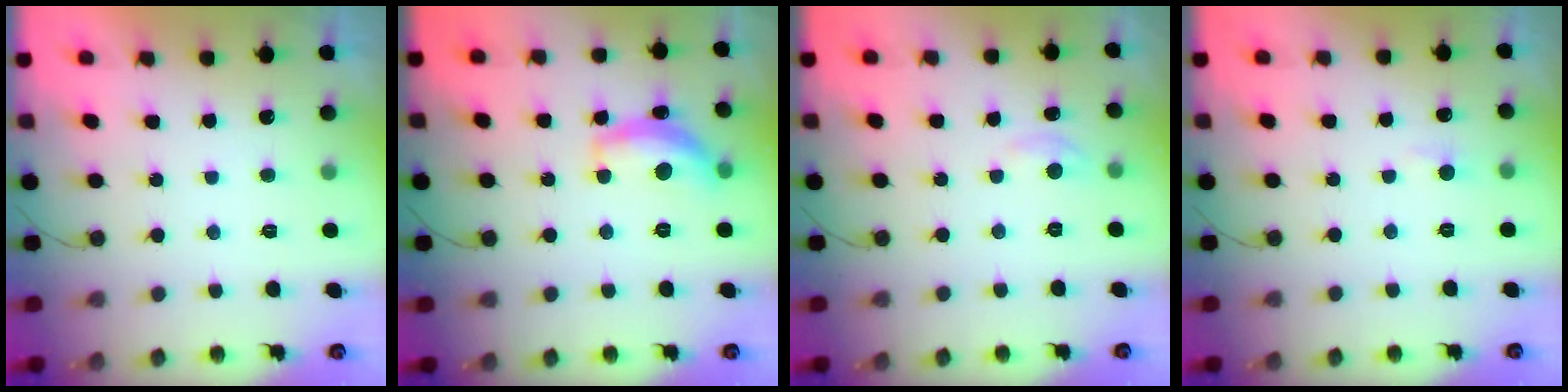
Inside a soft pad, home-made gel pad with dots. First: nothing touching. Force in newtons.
{"total": 12.7, "press": 12.7, "slide": 0.7}
{"total": 2.8, "press": 2.8, "slide": 0.4}
{"total": 4.2, "press": 4.2, "slide": 0.6}